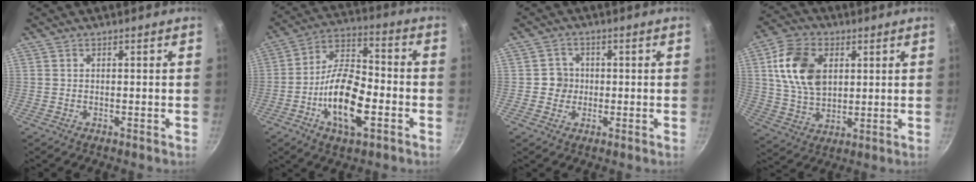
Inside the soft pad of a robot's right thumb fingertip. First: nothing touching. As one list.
[{"total": 15.6, "force": [-4.9, 7.1, 12.9], "torque": [-0.226, 0.037, -0.097]}, {"total": 3.6, "force": [-0.1, 3.6, 0.8], "torque": [0.014, 0.007, -0.008]}, {"total": 14.3, "force": [3.6, 9.7, 9.8], "torque": [-0.165, -0.004, 0.069]}]